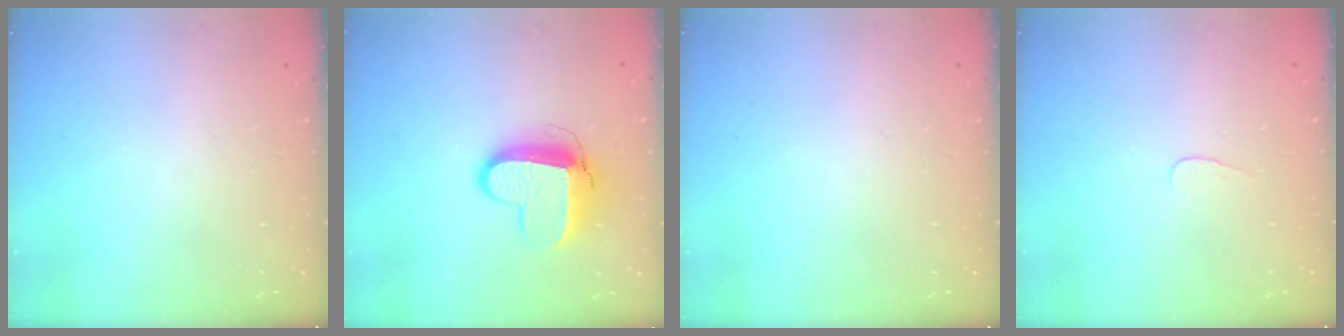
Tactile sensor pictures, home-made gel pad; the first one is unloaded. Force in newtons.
{"total": 11.1, "press": 11.0, "slide": 1.0}
{"total": 0.0}
{"total": 2.8, "press": 2.7, "slide": 0.3}